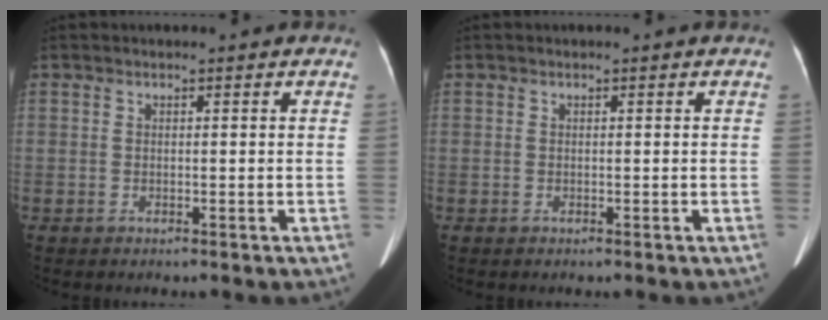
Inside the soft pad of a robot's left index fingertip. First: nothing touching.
{"total": 0.0}